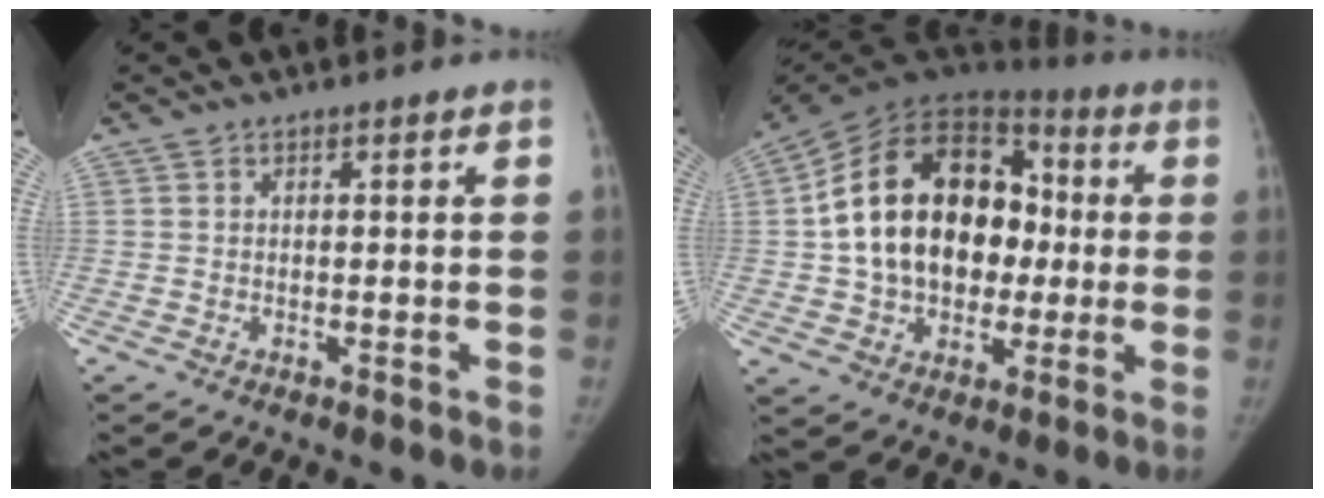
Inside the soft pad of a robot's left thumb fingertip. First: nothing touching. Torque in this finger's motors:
{"motor_torque": [0.56, 0.80, 0.51, 0.14, 0.48]}